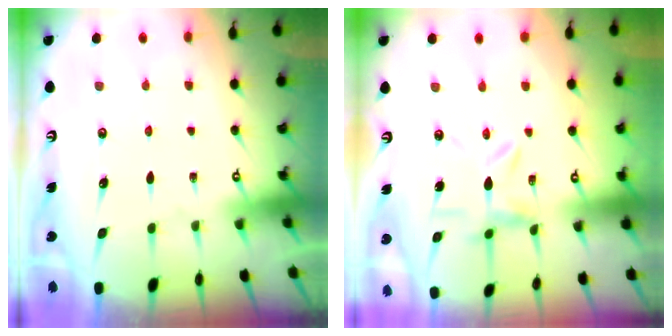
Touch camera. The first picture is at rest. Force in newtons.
{"total": 4.9, "press": 4.8, "slide": 0.5}